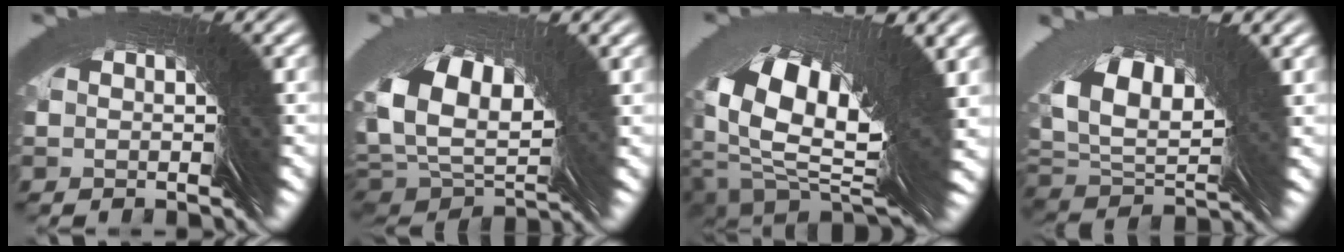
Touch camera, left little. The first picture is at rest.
{"total": 6.0, "force": [1.2, 3.5, 4.7], "torque": [-0.084, 0.003, 0.016]}
{"total": 10.9, "force": [-1.8, 6.2, 8.8], "torque": [-0.143, -0.017, -0.017]}
{"total": 4.8, "force": [2.6, 1.9, 3.5], "torque": [-0.068, 0.019, 0.035]}